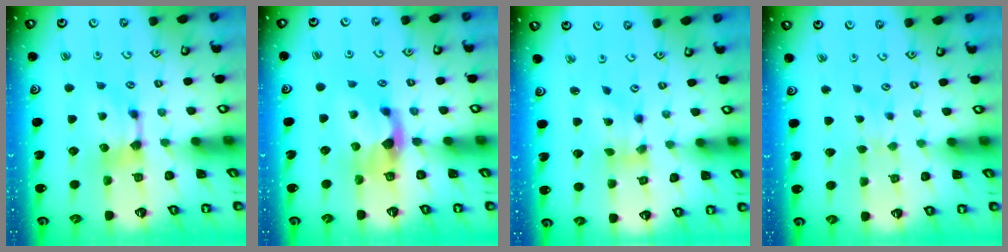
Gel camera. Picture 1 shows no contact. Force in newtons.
{"total": 2.2, "press": 1.9, "slide": 1.2}
{"total": 2.0, "press": 1.6, "slide": 1.2}
{"total": 2.9, "press": 2.8, "slide": 0.6}